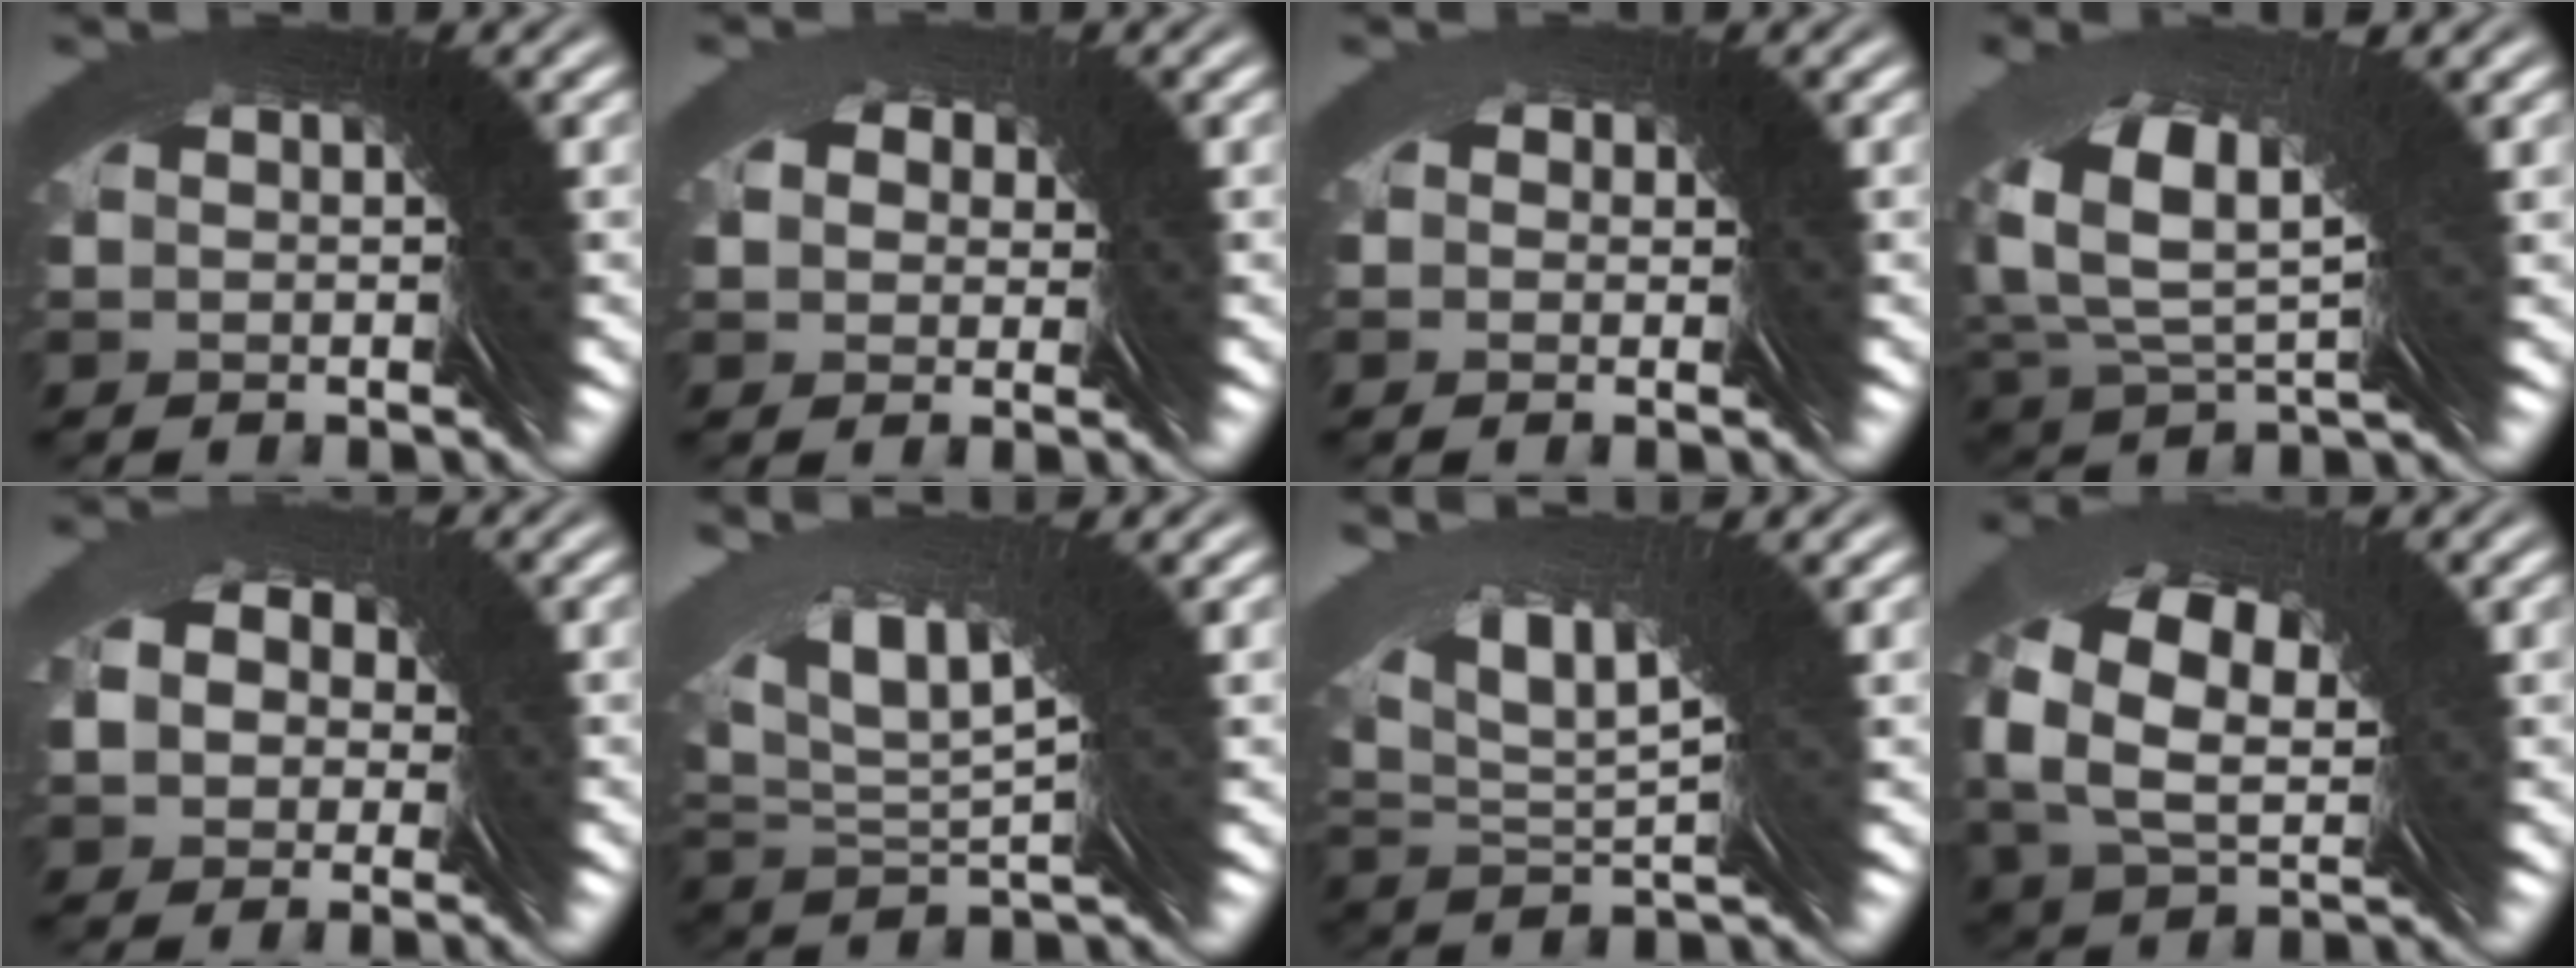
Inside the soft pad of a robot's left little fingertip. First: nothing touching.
{"total": 1.9, "force": [0.8, 1.6, -0.4], "torque": [-0.009, 0.003, 0.017]}
{"total": 1.5, "force": [0.4, 1.4, -0.2], "torque": [-0.009, 0.000, 0.005]}
{"total": 4.0, "force": [1.2, 1.7, 3.4], "torque": [-0.068, 0.000, 0.027]}
{"total": 4.1, "force": [2.1, 3.4, 0.6], "torque": [-0.011, 0.010, 0.027]}
{"total": 3.6, "force": [2.6, -0.6, 2.4], "torque": [-0.053, 0.030, 0.038]}
{"total": 3.8, "force": [2.9, -1.3, 2.1], "torque": [-0.038, 0.033, 0.042]}
{"total": 4.1, "force": [2.2, 2.5, 2.4], "torque": [-0.048, 0.034, 0.019]}